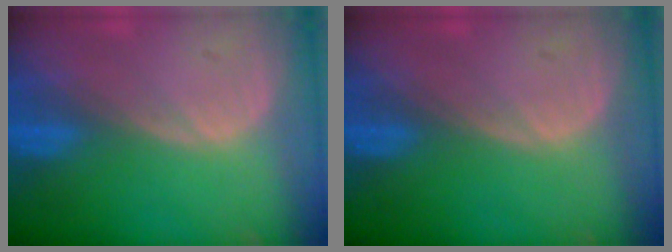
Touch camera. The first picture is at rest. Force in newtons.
{"total": 0.0}